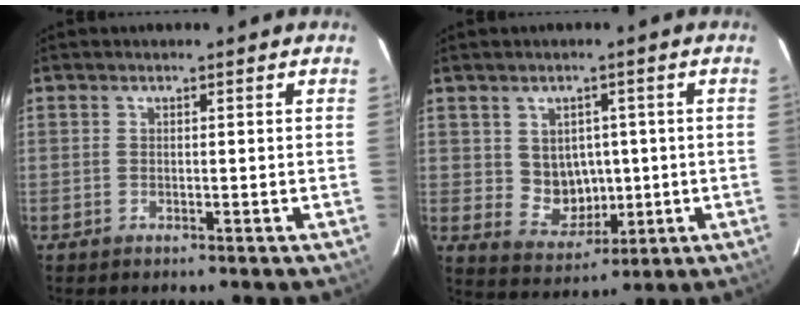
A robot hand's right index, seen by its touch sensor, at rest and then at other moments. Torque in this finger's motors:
{"motor_torque": [0.22, 0.06, 0.02, 0.01]}